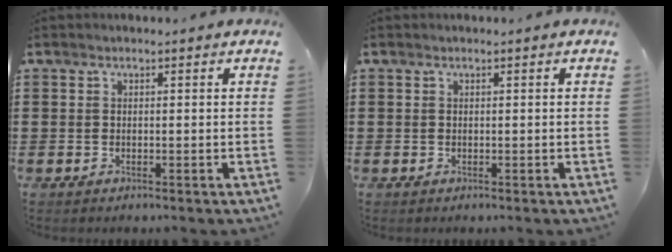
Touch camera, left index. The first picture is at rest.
{"total": 0.0}